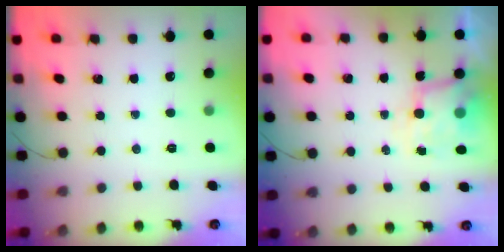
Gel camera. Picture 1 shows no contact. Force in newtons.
{"total": 7.1, "press": 7.1, "slide": 0.1}